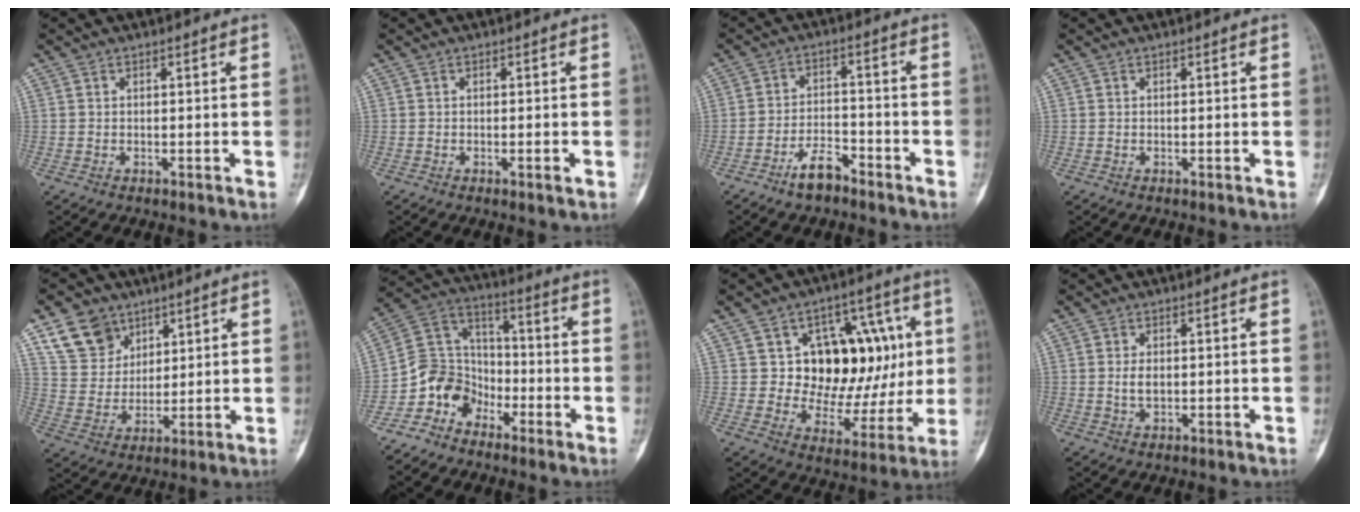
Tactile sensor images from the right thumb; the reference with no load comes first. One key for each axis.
{"total": 1.4, "fx": -0.5, "fy": 0.2, "fz": 1.2, "tx": -0.017, "ty": 0.002, "tz": -0.006}
{"total": 5.9, "fx": -4.3, "fy": 2.5, "fz": 3.0, "tx": -0.044, "ty": 0.033, "tz": -0.079}
{"total": 0.0}
{"total": 10.5, "fx": 6.3, "fy": 7.8, "fz": 3.1, "tx": -0.031, "ty": -0.031, "tz": 0.128}
{"total": 10.1, "fx": -6.2, "fy": 7.6, "fz": 2.4, "tx": -0.019, "ty": 0.080, "tz": -0.132}
{"total": 19.2, "fx": 3.5, "fy": 12.9, "fz": 13.9, "tx": -0.122, "ty": 0.002, "tz": 0.066}
{"total": 2.5, "fx": 0.1, "fy": 1.5, "fz": 2.0, "tx": -0.034, "ty": -0.002, "tz": 0.004}